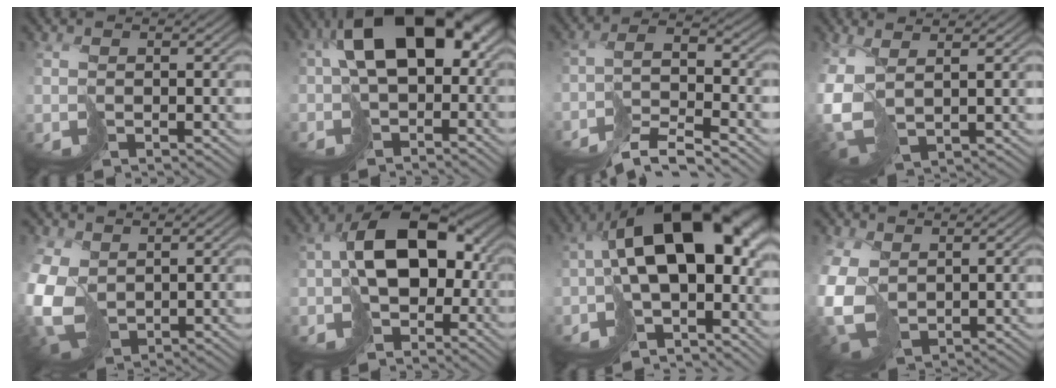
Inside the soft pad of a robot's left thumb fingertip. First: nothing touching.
{"total": 13.2, "force": [-0.2, 8.0, 10.5], "torque": [-0.169, -0.008, -0.004]}
{"total": 7.6, "force": [-5.6, 1.7, 4.8], "torque": [-0.077, 0.000, -0.107]}
{"total": 6.5, "force": [0.3, 3.7, 5.3], "torque": [-0.145, -0.017, 0.007]}
{"total": 9.5, "force": [0.3, 7.2, 6.3], "torque": [-0.201, -0.022, 0.011]}
{"total": 11.4, "force": [-1.9, 7.3, 8.6], "torque": [-0.152, 0.002, -0.039]}
{"total": 16.9, "force": [-2.6, 8.6, 14.4], "torque": [-0.227, 0.000, -0.036]}
{"total": 7.9, "force": [0.2, 5.9, 5.3], "torque": [-0.171, -0.021, 0.015]}